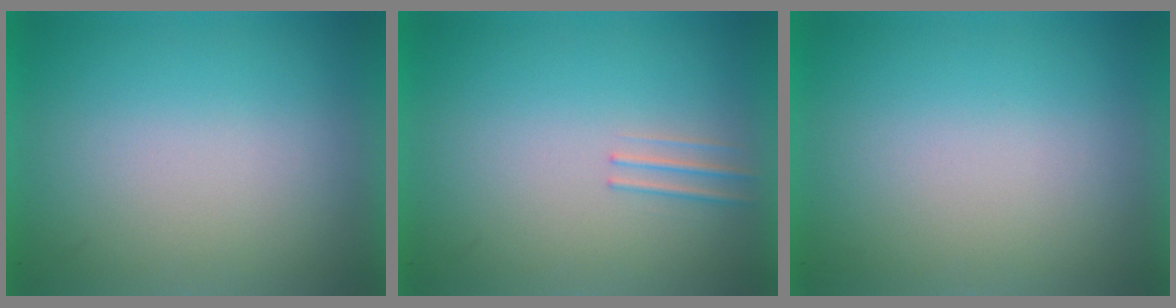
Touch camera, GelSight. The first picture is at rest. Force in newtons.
{"total": 1.2}
{"total": 0.0}